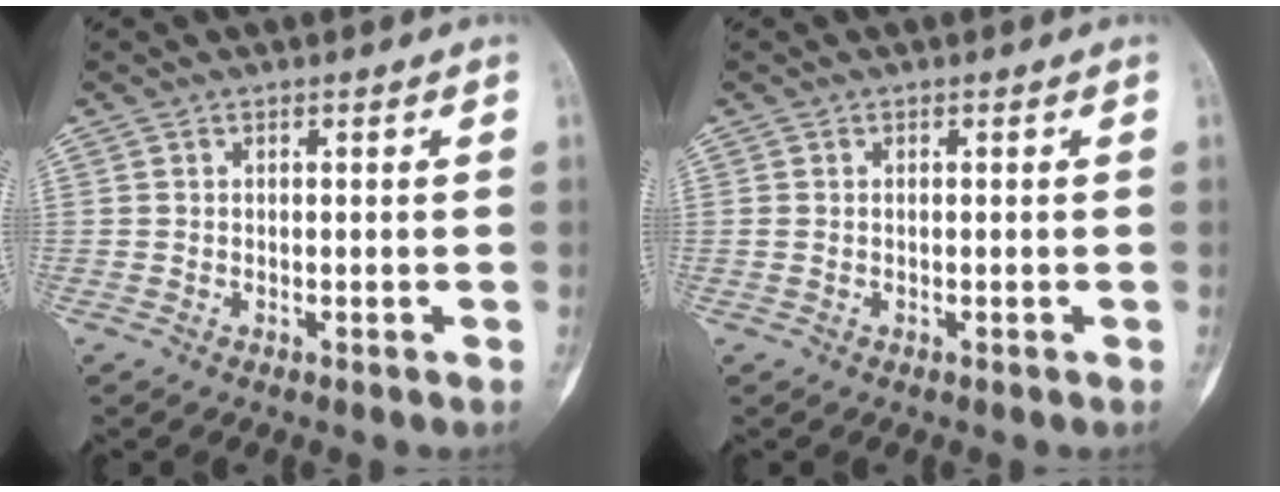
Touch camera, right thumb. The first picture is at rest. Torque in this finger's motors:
{"motor_torque": [0.07, -0.11, 0.16, 0.08, 0.00]}